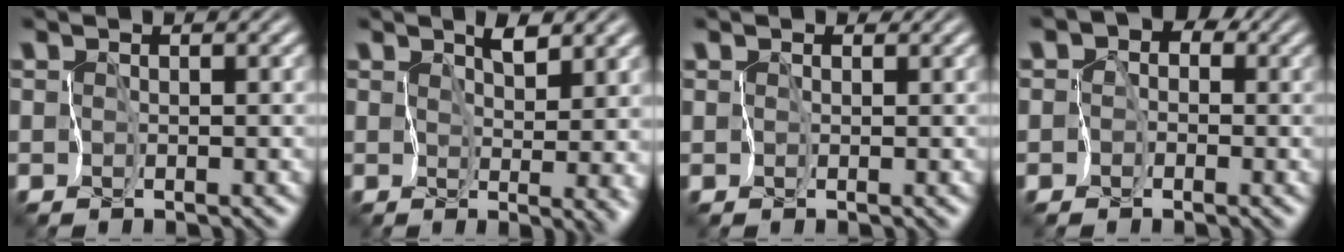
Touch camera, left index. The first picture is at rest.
{"total": 4.4, "force": [1.9, 1.0, 3.9], "torque": [-0.063, 0.003, 0.033]}
{"total": 1.2, "force": [0.5, 0.9, 0.5], "torque": [0.002, 0.015, -0.002]}
{"total": 4.8, "force": [0.3, 4.2, 2.3], "torque": [-0.014, 0.034, -0.042]}